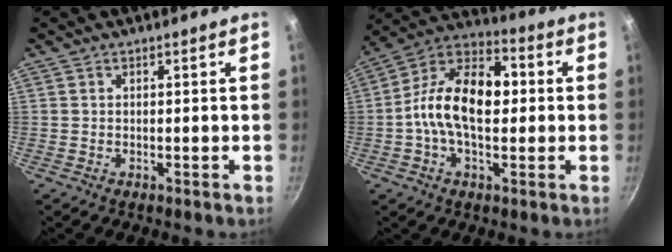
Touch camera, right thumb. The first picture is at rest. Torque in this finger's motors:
{"motor_torque": [-1.09, 1.53, 0.87, -0.32, 0.21]}